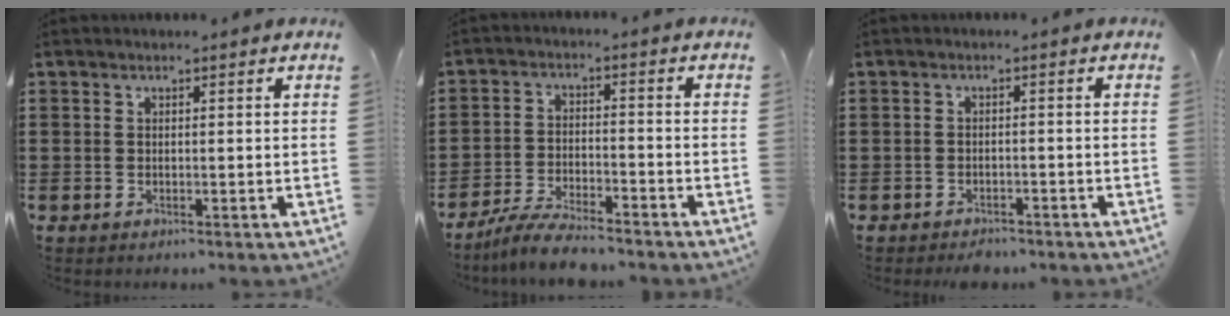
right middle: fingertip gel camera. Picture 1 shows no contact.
{"total": 5.8, "force": [-5.4, 0.5, 2.0], "torque": [-0.045, 0.000, -0.107]}
{"total": 1.8, "force": [-1.7, 0.6, 0.0], "torque": [-0.004, 0.002, -0.039]}